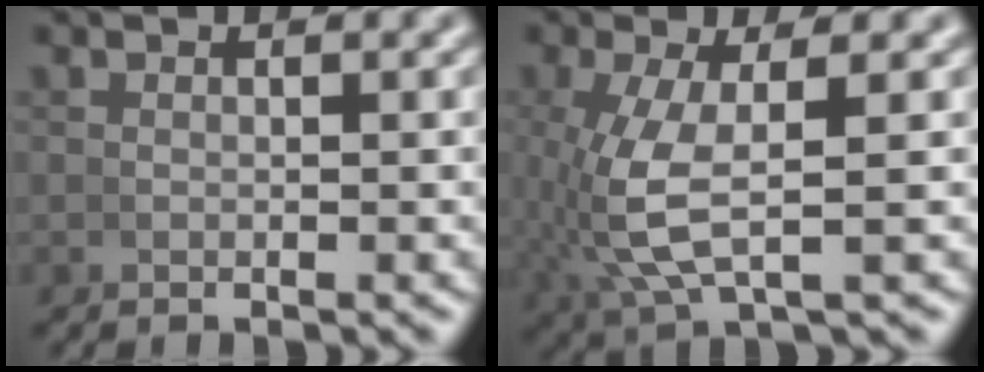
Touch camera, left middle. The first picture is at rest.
{"total": 5.7, "force": [0.2, 2.2, 5.2], "torque": [-0.119, -0.007, 0.015]}